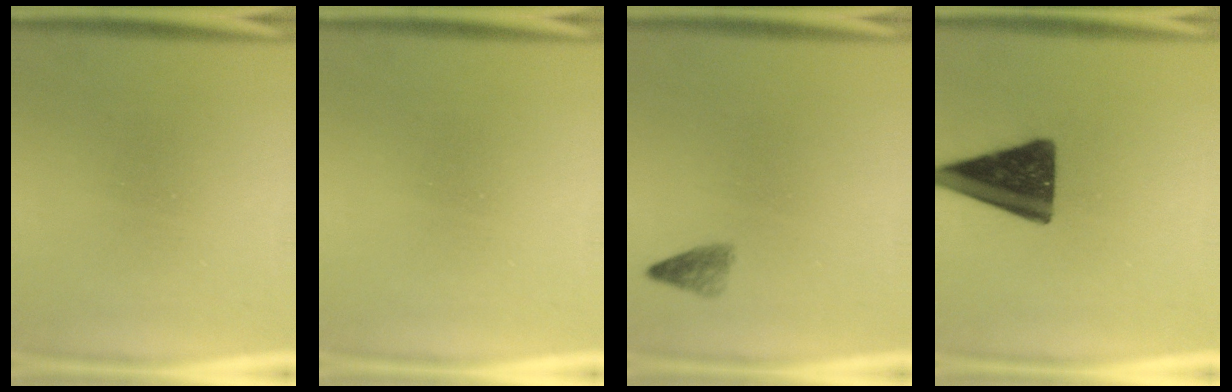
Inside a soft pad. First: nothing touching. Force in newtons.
{"total": 0.0}
{"total": 1.7}
{"total": 13.8}